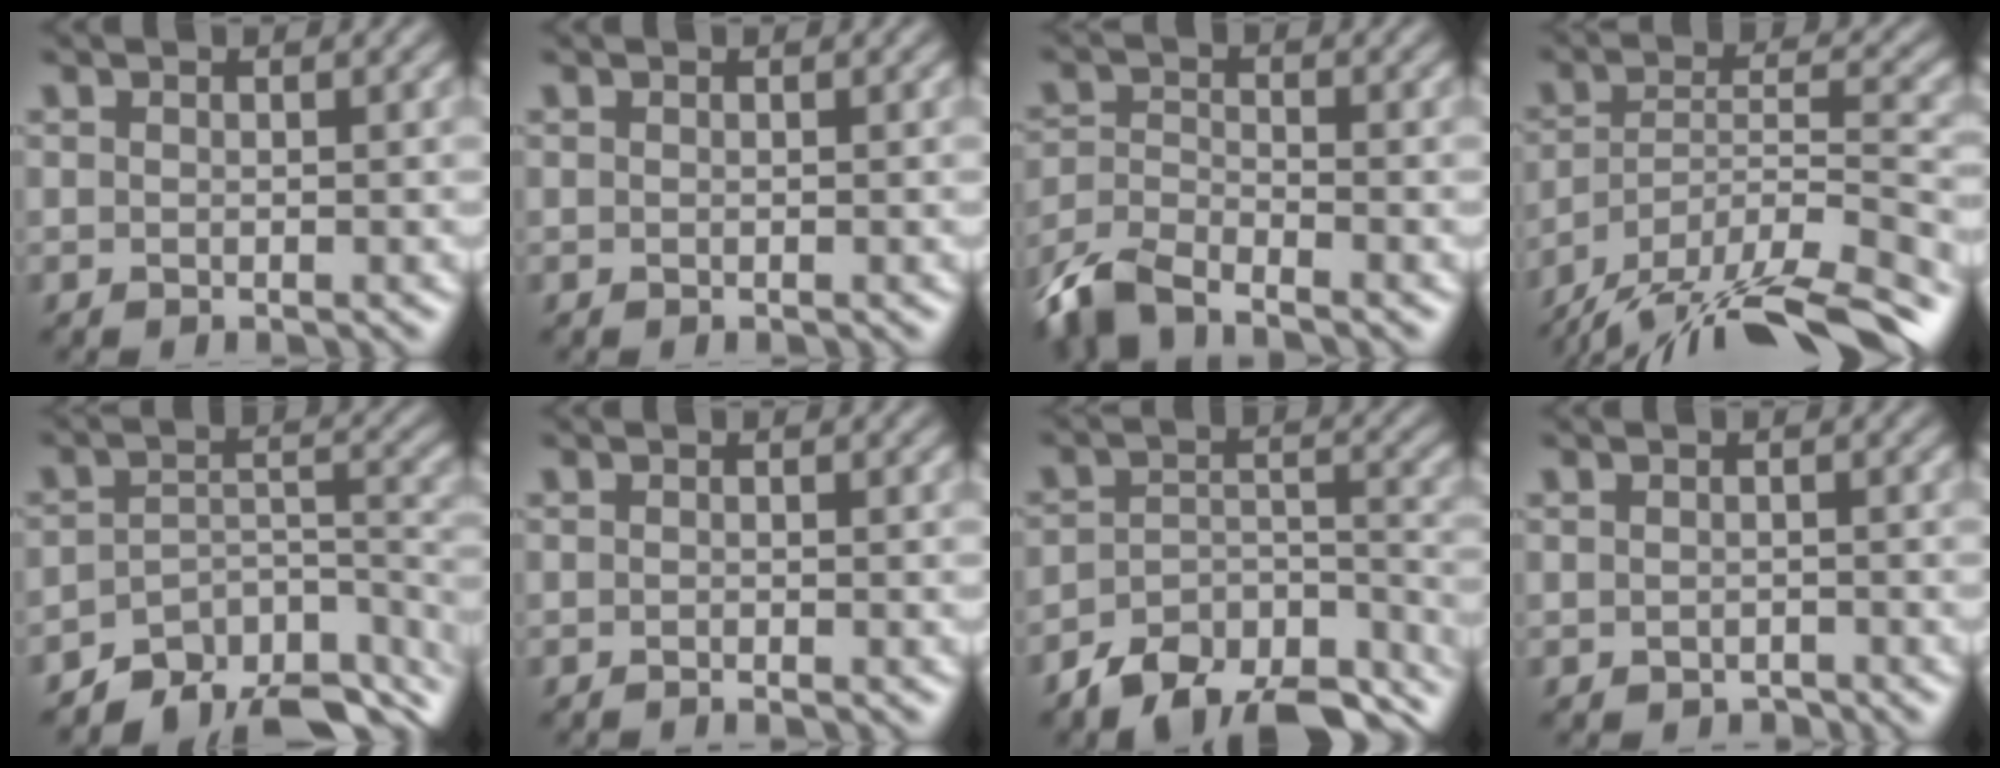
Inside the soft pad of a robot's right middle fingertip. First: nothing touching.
{"total": 0.0}
{"total": 5.4, "force": [-4.5, 1.5, 2.6], "torque": [-0.052, -0.008, -0.099]}
{"total": 16.2, "force": [-14.1, 4.0, 6.9], "torque": [-0.117, -0.006, -0.211]}
{"total": 8.2, "force": [-7.0, 2.9, 3.2], "torque": [-0.038, -0.009, -0.107]}
{"total": 0.7, "force": [-0.6, 0.0, 0.3], "torque": [-0.001, -0.001, -0.012]}
{"total": 10.6, "force": [-8.9, 3.9, 4.1], "torque": [-0.068, -0.001, -0.134]}
{"total": 0.9, "force": [-0.8, 0.4, 0.1], "torque": [0.000, -0.002, -0.012]}